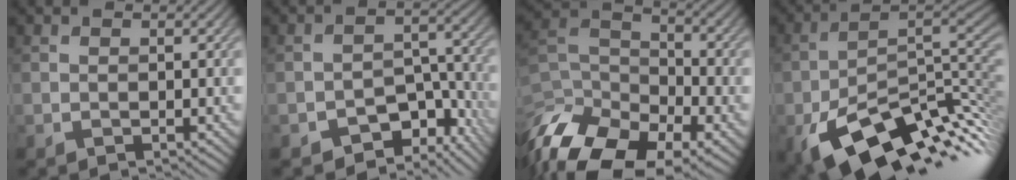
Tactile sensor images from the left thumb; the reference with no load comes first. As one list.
[{"total": 8.0, "force": [-5.3, 4.4, 4.1], "torque": [-0.052, -0.012, -0.086]}, {"total": 15.0, "force": [-10.0, 8.1, 7.8], "torque": [-0.204, -0.034, -0.158]}, {"total": 15.3, "force": [-6.8, 7.3, 11.6], "torque": [-0.208, -0.032, -0.106]}]